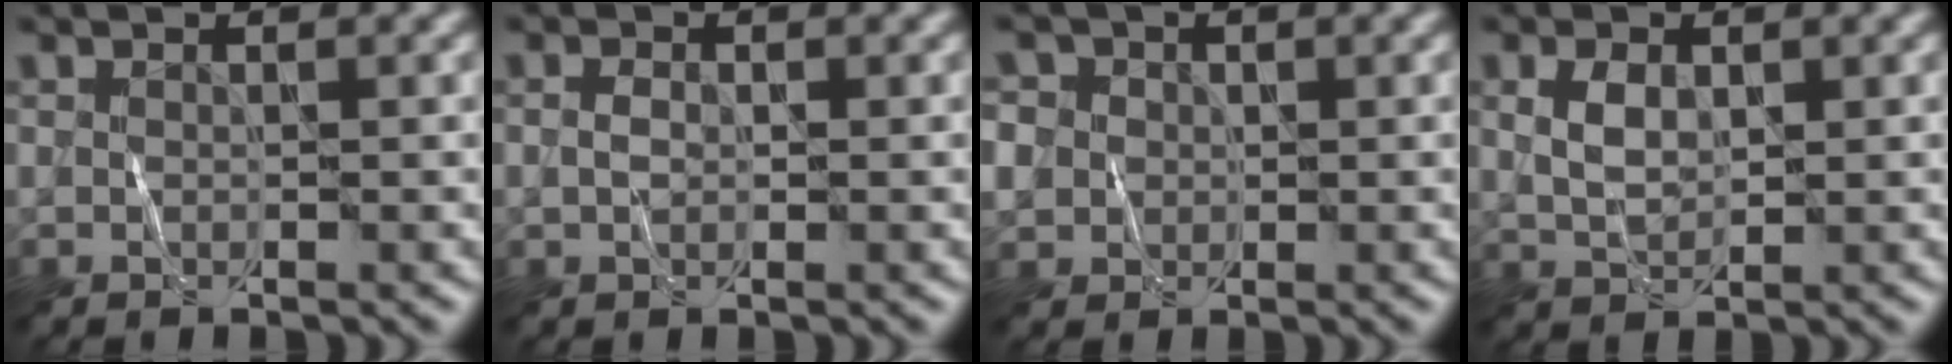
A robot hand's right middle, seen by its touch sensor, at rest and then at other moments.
{"total": 0.8, "force": [0.1, 0.6, 0.5], "torque": [-0.012, 0.003, -0.002]}
{"total": 5.6, "force": [0.9, 5.2, 1.9], "torque": [-0.052, 0.032, -0.007]}
{"total": 2.2, "force": [0.8, 1.4, 1.4], "torque": [-0.032, 0.000, 0.019]}